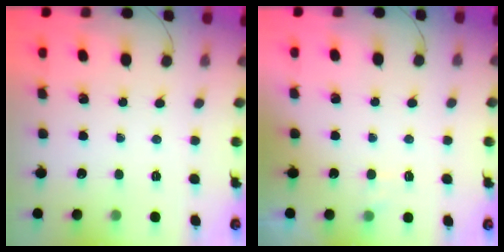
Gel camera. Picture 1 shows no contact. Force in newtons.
{"total": 1.4, "press": 1.0, "slide": 1.0}